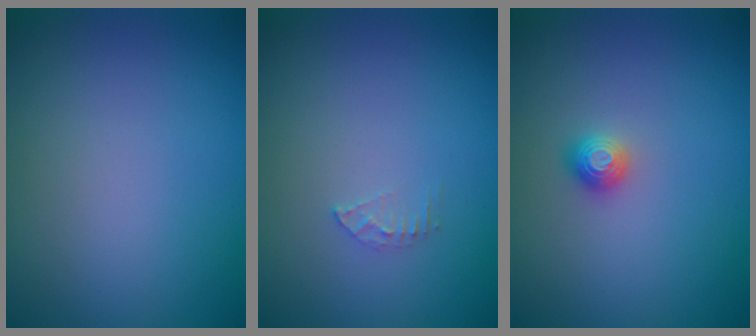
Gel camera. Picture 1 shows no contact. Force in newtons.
{"total": 0.9, "press": 0.9, "slide": 0.1}
{"total": 1.1, "press": 1.1, "slide": 0.3}